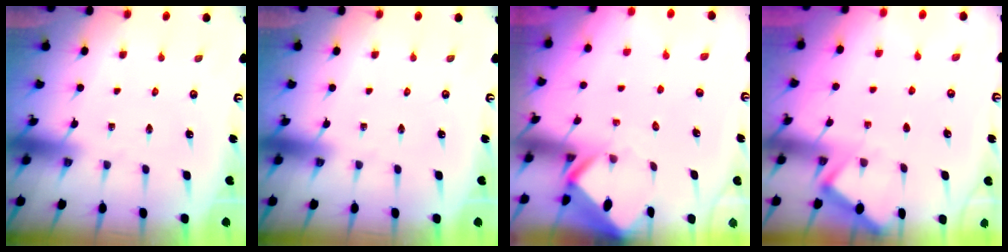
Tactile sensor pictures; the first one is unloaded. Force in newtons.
{"total": 0.0}
{"total": 2.7, "press": 2.7, "slide": 0.2}
{"total": 2.1, "press": 2.1, "slide": 0.3}